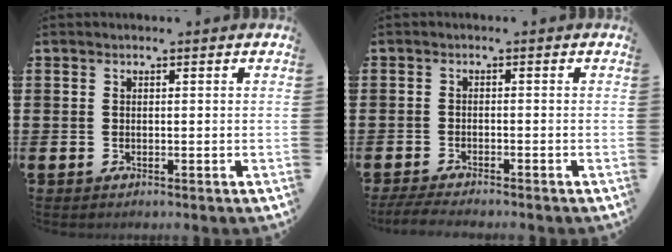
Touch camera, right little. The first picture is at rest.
{"total": 1.8, "force": [-1.7, 0.0, 0.7], "torque": [-0.012, 0.004, -0.033]}